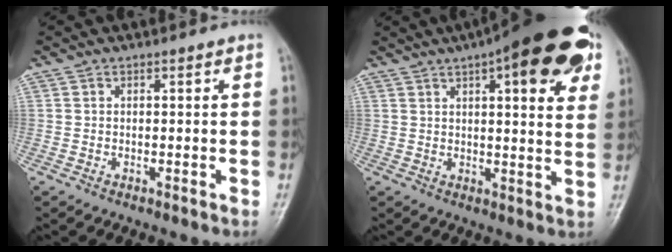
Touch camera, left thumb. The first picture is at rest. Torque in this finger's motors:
{"motor_torque": [0.67, 0.63, 1.73, -1.04, 0.25]}